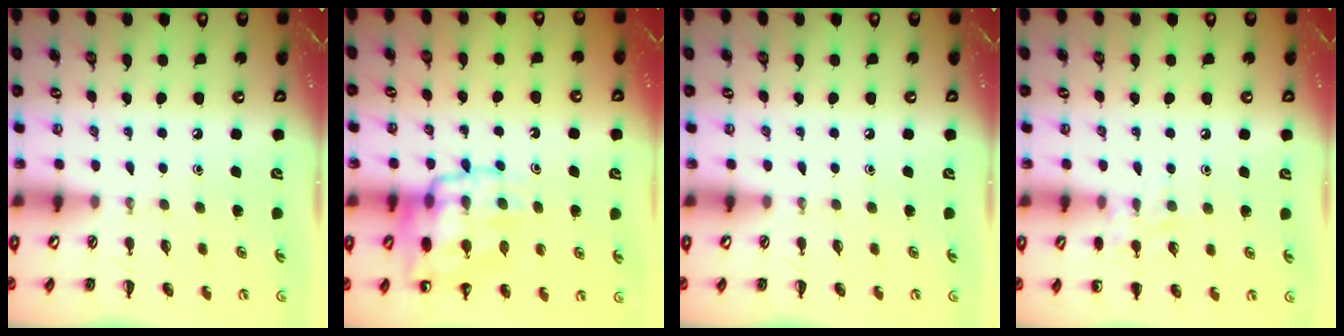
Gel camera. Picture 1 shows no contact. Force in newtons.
{"total": 15.6, "press": 15.5, "slide": 2.2}
{"total": 0.0}
{"total": 7.7, "press": 7.5, "slide": 1.6}